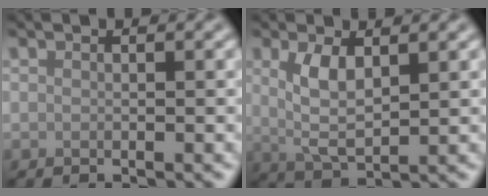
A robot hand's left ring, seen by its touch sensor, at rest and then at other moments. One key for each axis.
{"total": 3.8, "fx": 1.3, "fy": 1.5, "fz": 3.3, "tx": -0.070, "ty": -0.004, "tz": 0.029}